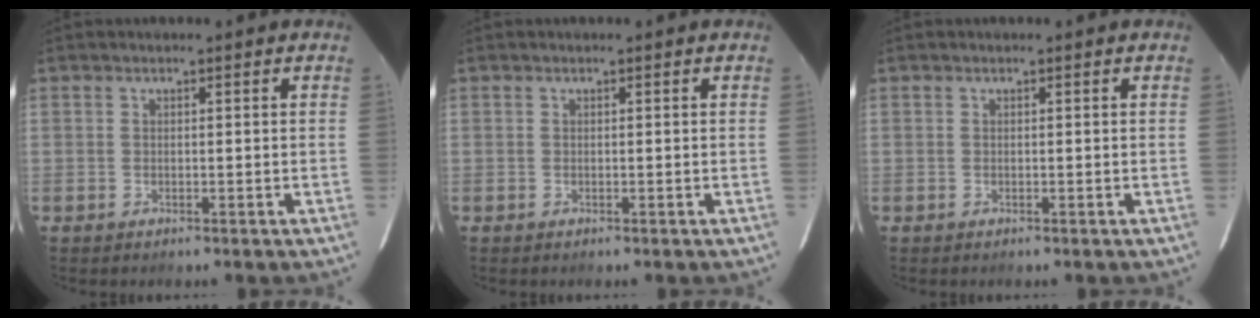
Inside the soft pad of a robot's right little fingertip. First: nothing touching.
{"total": 0.0}
{"total": 0.0}